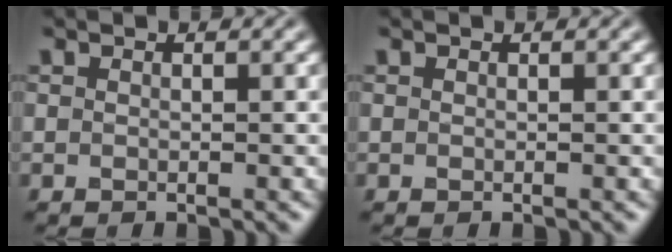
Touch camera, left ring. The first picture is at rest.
{"total": 0.0}